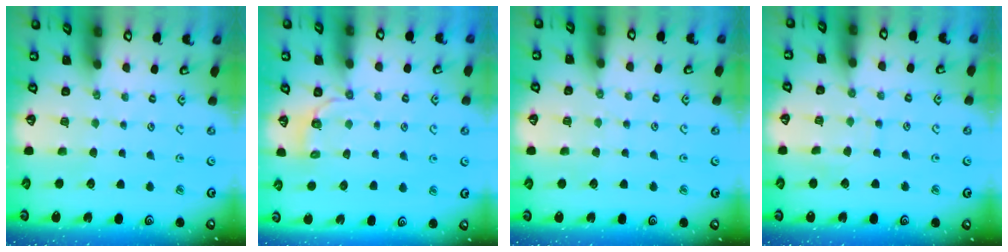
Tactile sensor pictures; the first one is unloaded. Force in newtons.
{"total": 3.3, "press": 1.9, "slide": 2.7}
{"total": 2.8, "press": 2.7, "slide": 0.5}
{"total": 6.8, "press": 6.8, "slide": 0.6}